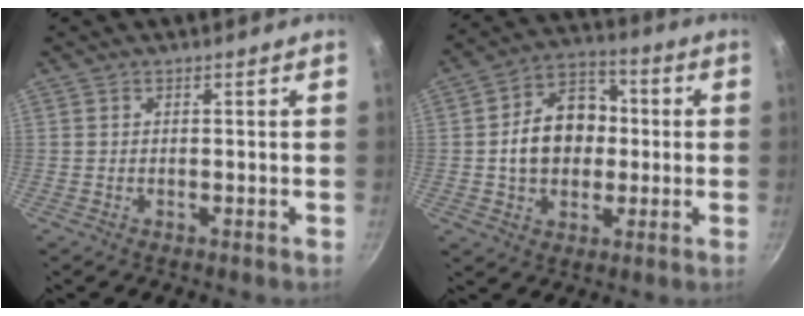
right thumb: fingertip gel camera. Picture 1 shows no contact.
{"total": 13.7, "force": [0.1, 10.5, 8.8], "torque": [-0.105, 0.028, -0.008]}